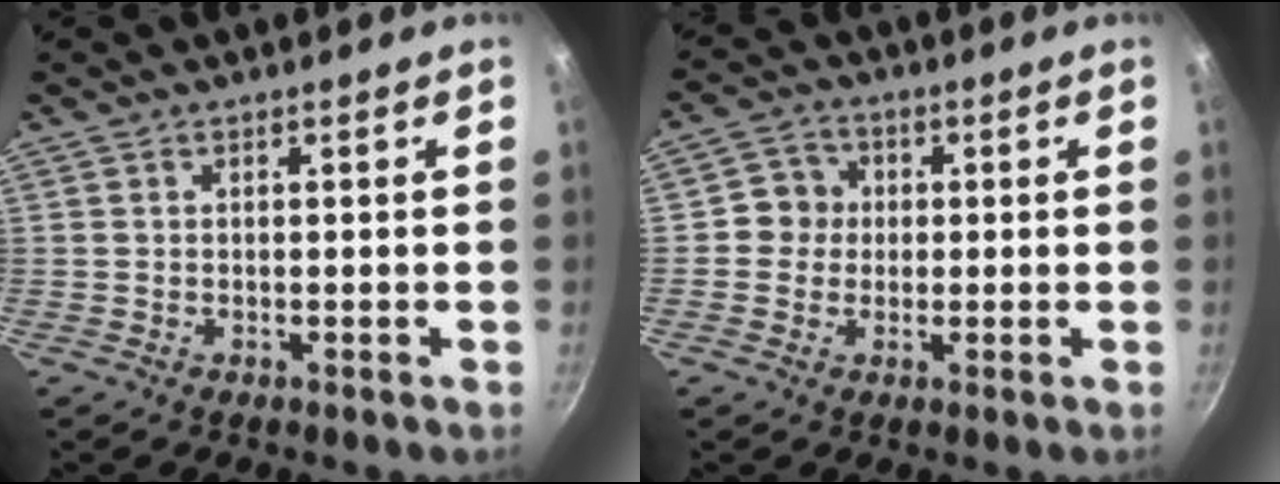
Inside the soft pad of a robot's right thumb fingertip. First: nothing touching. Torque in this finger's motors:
{"motor_torque": [-0.15, 0.16, 0.13, -0.04, 0.01]}